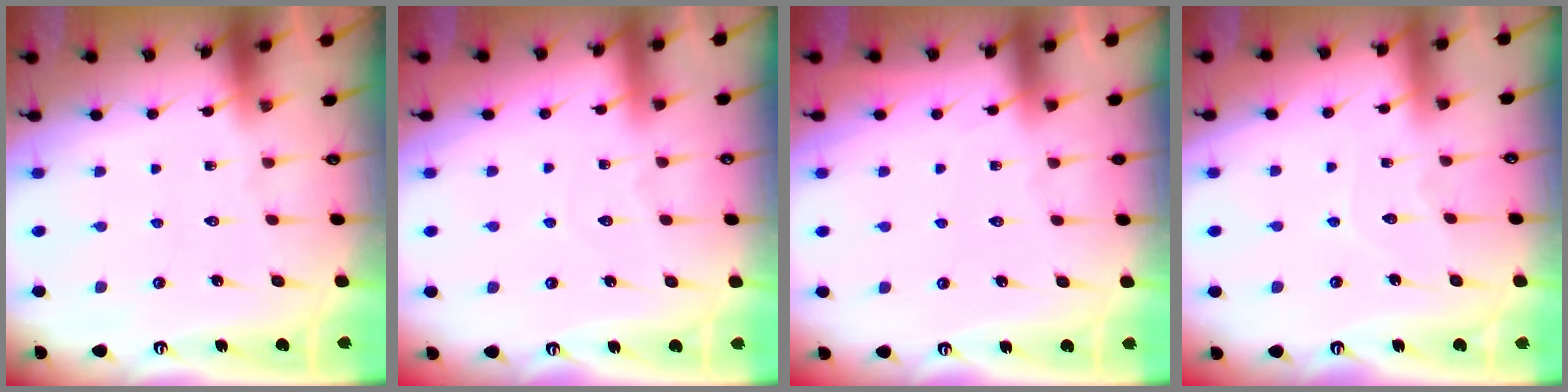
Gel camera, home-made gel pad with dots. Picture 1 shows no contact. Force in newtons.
{"total": 2.7, "press": 2.7, "slide": 0.4}
{"total": 2.8, "press": 2.8, "slide": 0.4}
{"total": 4.2, "press": 4.2, "slide": 0.1}